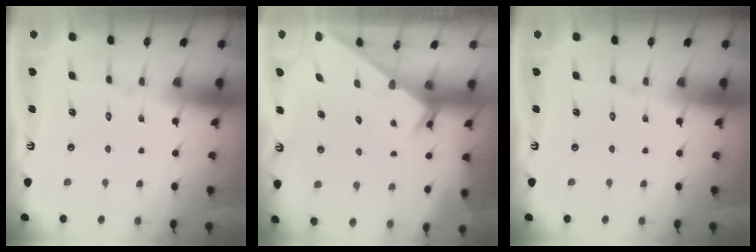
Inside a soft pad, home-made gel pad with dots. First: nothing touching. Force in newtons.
{"total": 2.5, "press": 2.5, "slide": 0.1}
{"total": 0.0}